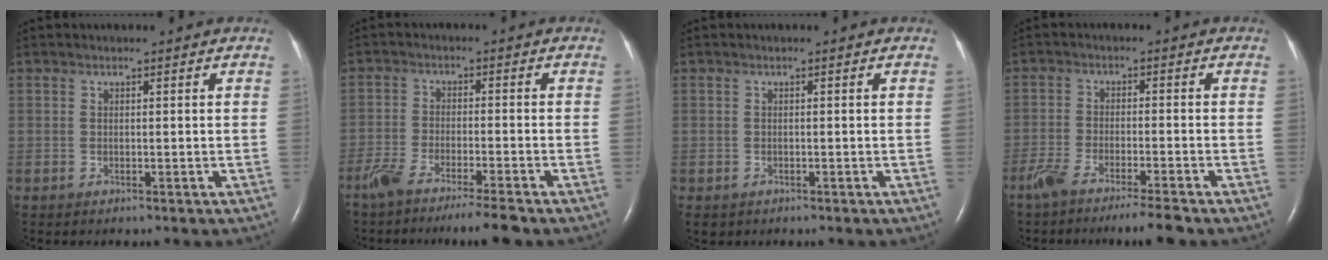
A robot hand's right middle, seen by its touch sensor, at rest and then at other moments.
{"total": 8.0, "force": [-6.4, 0.0, 4.8], "torque": [-0.082, -0.016, -0.108]}
{"total": 1.3, "force": [-0.8, 0.9, 0.3], "torque": [-0.004, 0.001, -0.009]}
{"total": 7.1, "force": [-5.6, 0.2, 4.4], "torque": [-0.077, -0.013, -0.096]}